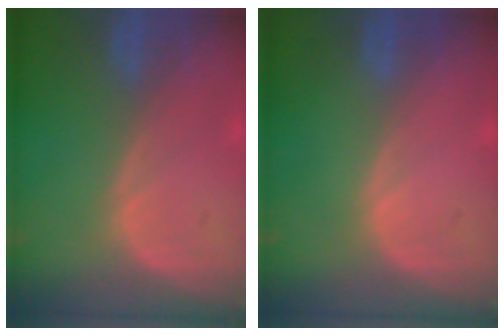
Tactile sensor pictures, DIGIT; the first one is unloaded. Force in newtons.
{"total": 0.0}